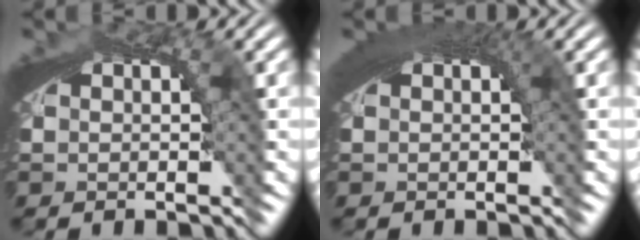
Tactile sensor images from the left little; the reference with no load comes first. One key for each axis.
{"total": 2.8, "fx": 1.3, "fy": 0.8, "fz": 2.4, "tx": -0.025, "ty": 0.013, "tz": 0.015}